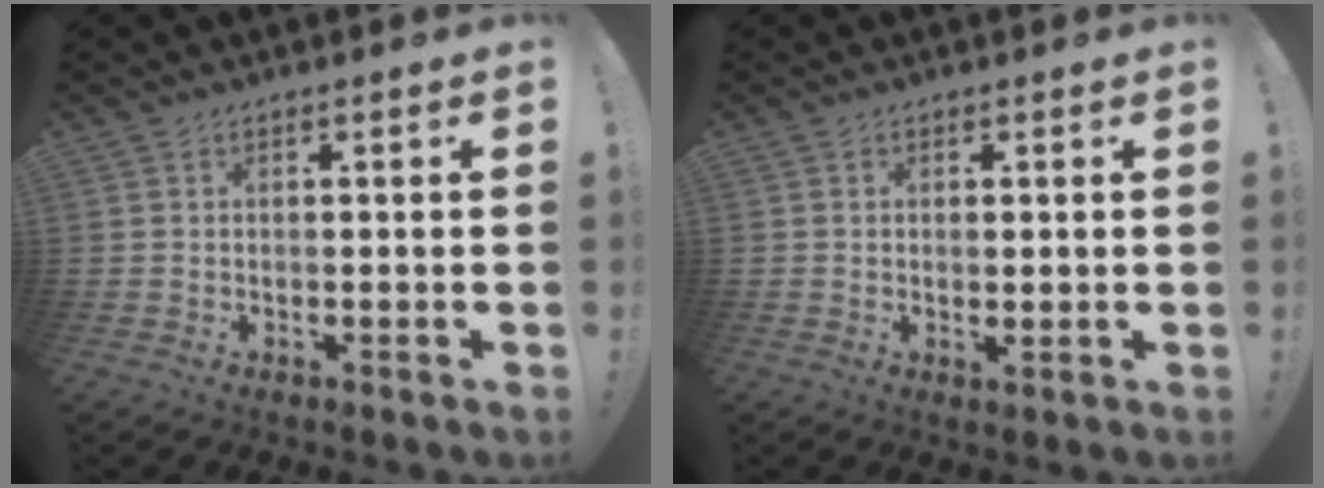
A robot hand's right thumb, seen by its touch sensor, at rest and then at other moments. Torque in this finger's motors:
{"motor_torque": [0.18, -0.26, -0.02, 0.07, 0.02]}